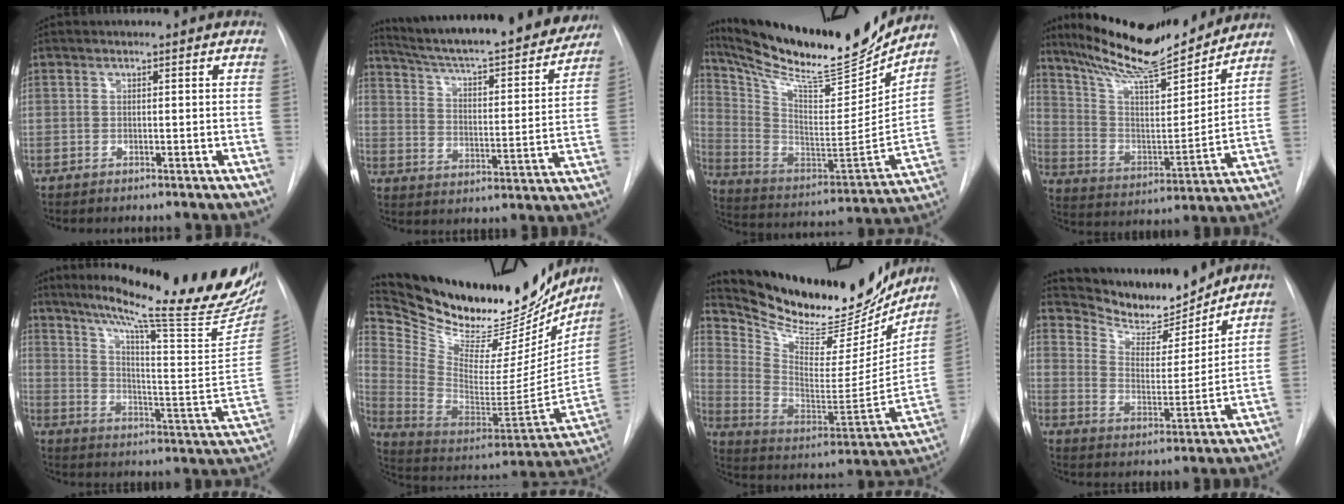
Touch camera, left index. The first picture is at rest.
{"total": 26.0, "force": [23.2, 3.7, 11.2], "torque": [-0.181, -0.038, 0.313]}
{"total": 25.0, "force": [22.2, 2.5, 11.1], "torque": [-0.206, -0.060, 0.351]}
{"total": 19.7, "force": [17.6, 2.3, 8.5], "torque": [-0.150, -0.018, 0.287]}
{"total": 27.3, "force": [21.6, 1.7, 16.7], "torque": [-0.246, -0.075, 0.282]}
{"total": 31.1, "force": [26.7, 9.2, 12.9], "torque": [-0.226, -0.058, 0.391]}
{"total": 25.2, "force": [22.3, 6.9, 9.5], "torque": [-0.167, -0.049, 0.334]}
{"total": 10.8, "force": [10.4, 2.0, 2.2], "torque": [-0.042, -0.018, 0.178]}